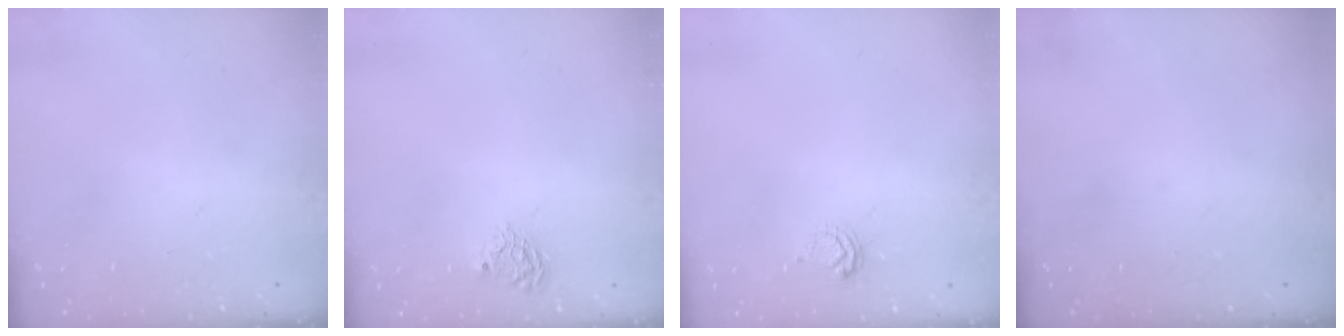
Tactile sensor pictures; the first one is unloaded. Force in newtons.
{"total": 5.6, "press": 5.6, "slide": 0.5}
{"total": 3.1, "press": 3.0, "slide": 0.5}
{"total": 0.0}